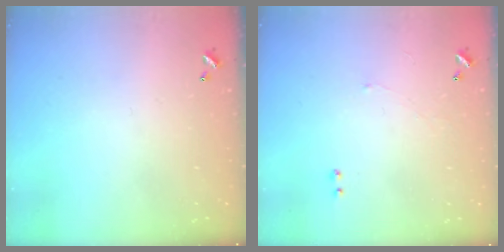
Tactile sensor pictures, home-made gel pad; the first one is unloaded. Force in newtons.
{"total": 1.2, "press": 1.0, "slide": 0.6}